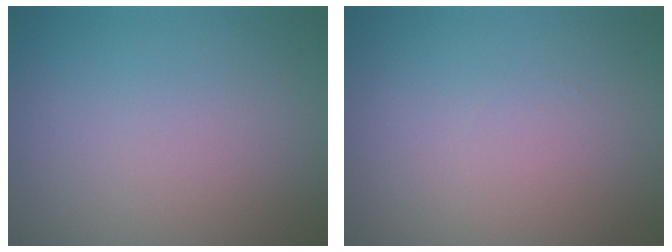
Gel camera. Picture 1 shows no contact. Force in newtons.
{"total": 0.0}